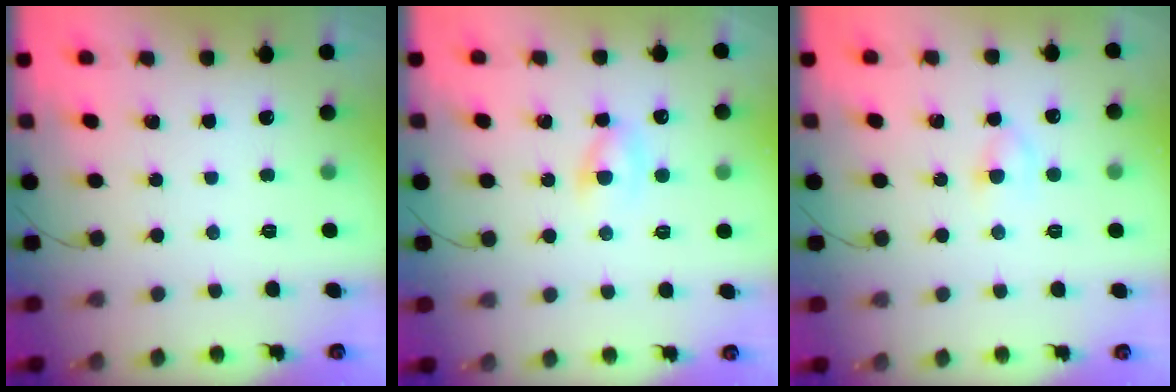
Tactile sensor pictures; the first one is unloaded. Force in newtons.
{"total": 3.2, "press": 3.0, "slide": 1.1}
{"total": 3.2, "press": 3.0, "slide": 1.2}